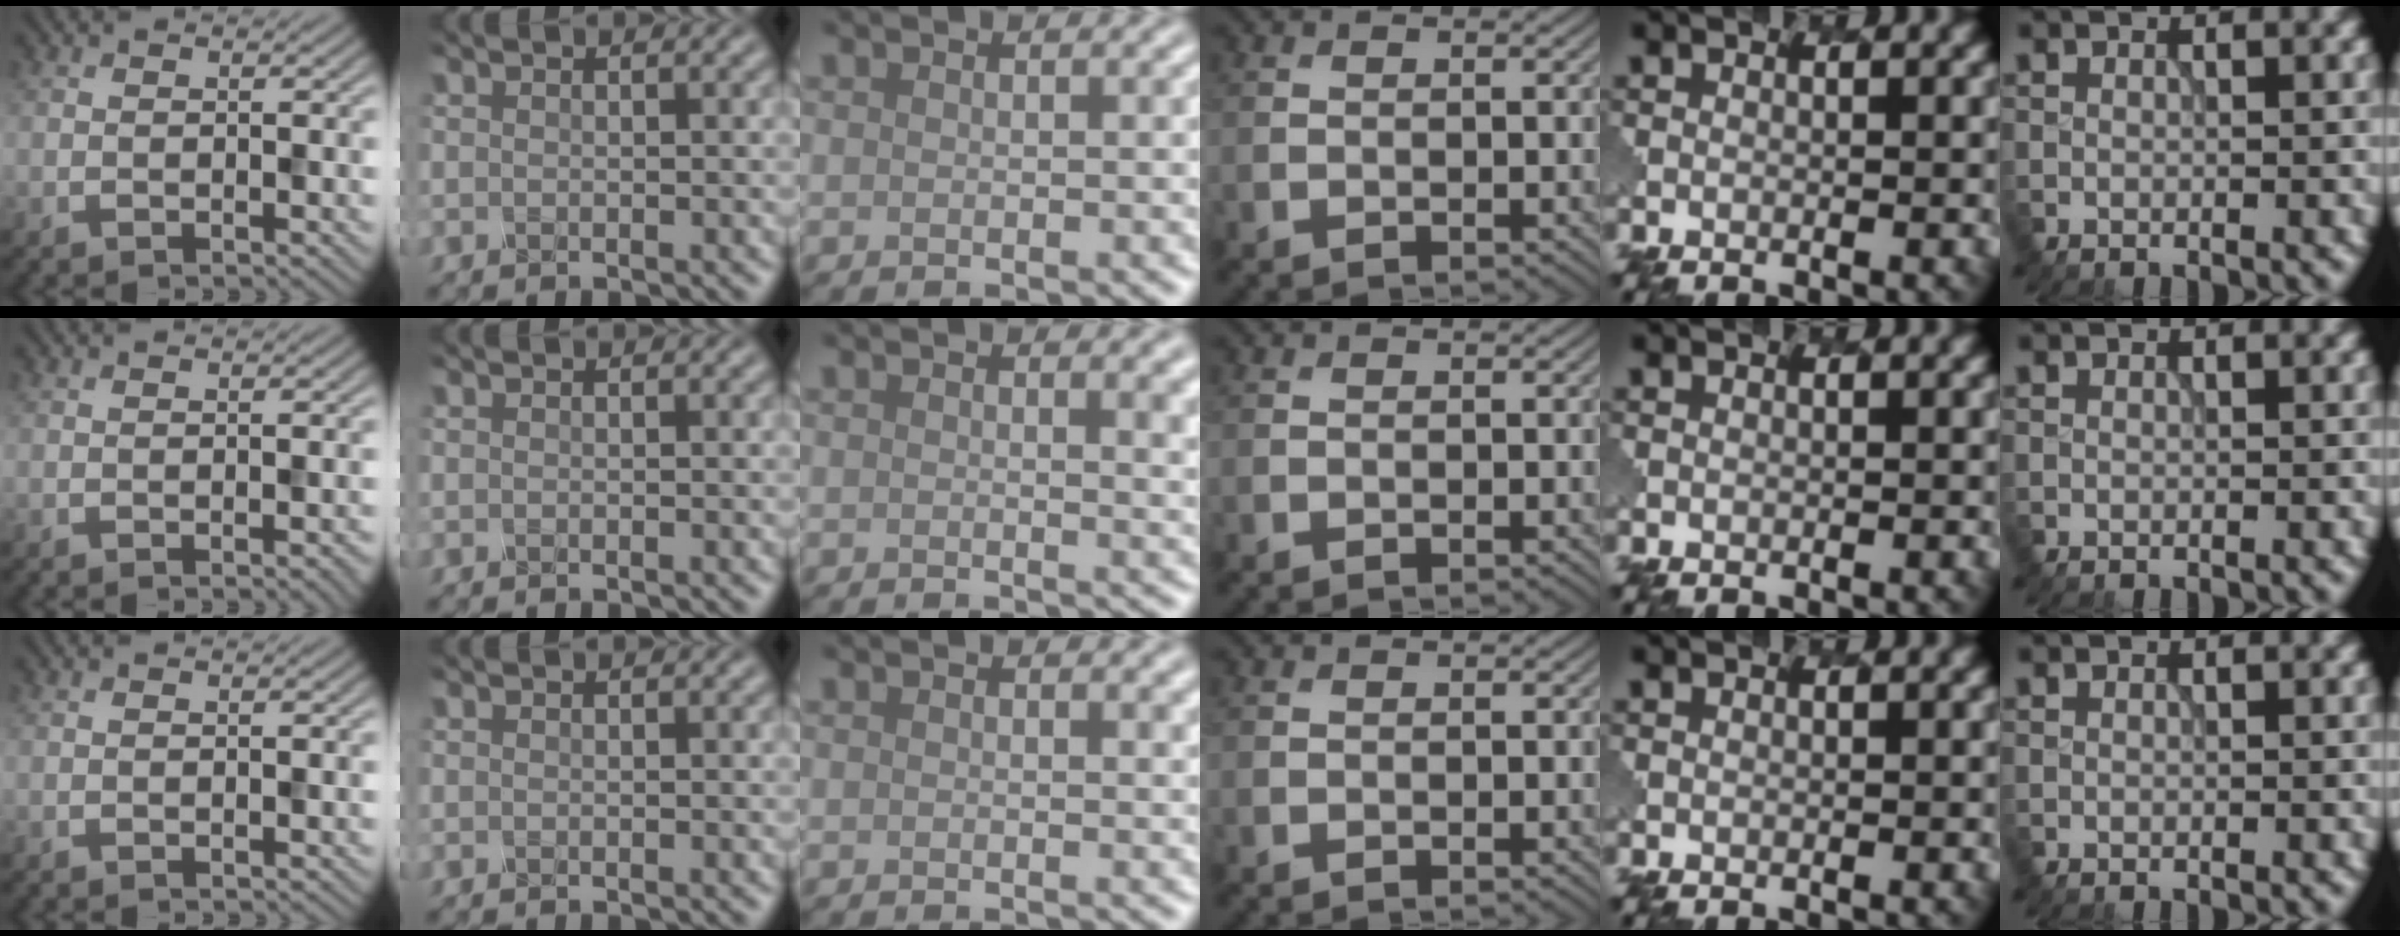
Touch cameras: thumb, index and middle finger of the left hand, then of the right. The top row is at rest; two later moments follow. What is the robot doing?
{"motion": "dispense", "object": "dispenser bottle"}